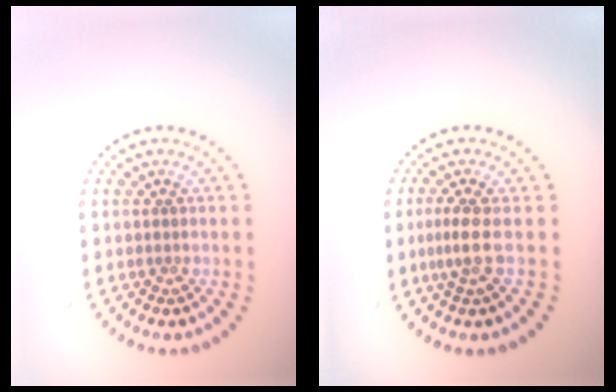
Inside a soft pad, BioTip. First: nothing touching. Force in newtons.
{"total": 1.9, "press": 1.4, "slide": 1.4}